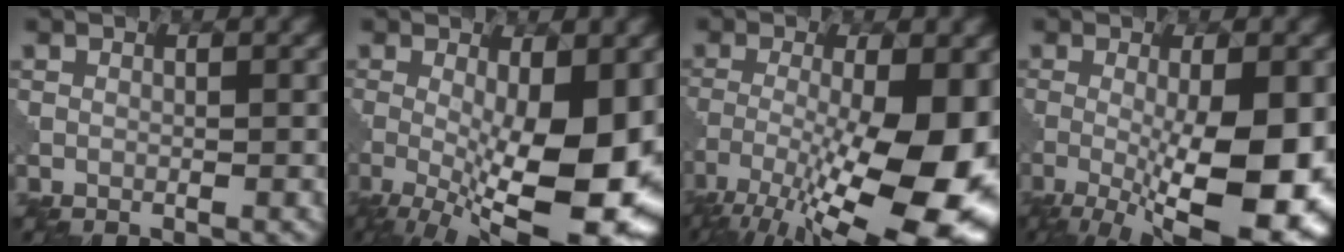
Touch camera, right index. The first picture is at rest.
{"total": 13.5, "force": [-2.4, 4.4, 12.5], "torque": [-0.187, -0.014, -0.032]}
{"total": 15.3, "force": [-6.4, 5.0, 13.0], "torque": [-0.227, -0.020, -0.096]}
{"total": 12.2, "force": [-2.6, 3.7, 11.4], "torque": [-0.167, -0.023, -0.030]}